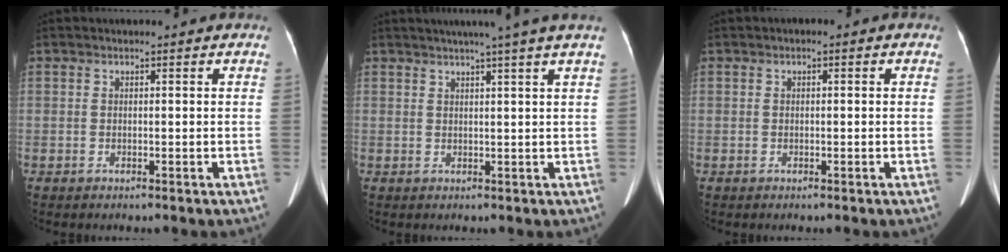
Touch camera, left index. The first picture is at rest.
{"total": 7.6, "force": [5.9, -1.6, 4.5], "torque": [-0.058, 0.016, 0.063]}
{"total": 0.6, "force": [-0.1, 0.4, 0.5], "torque": [-0.012, 0.005, -0.004]}